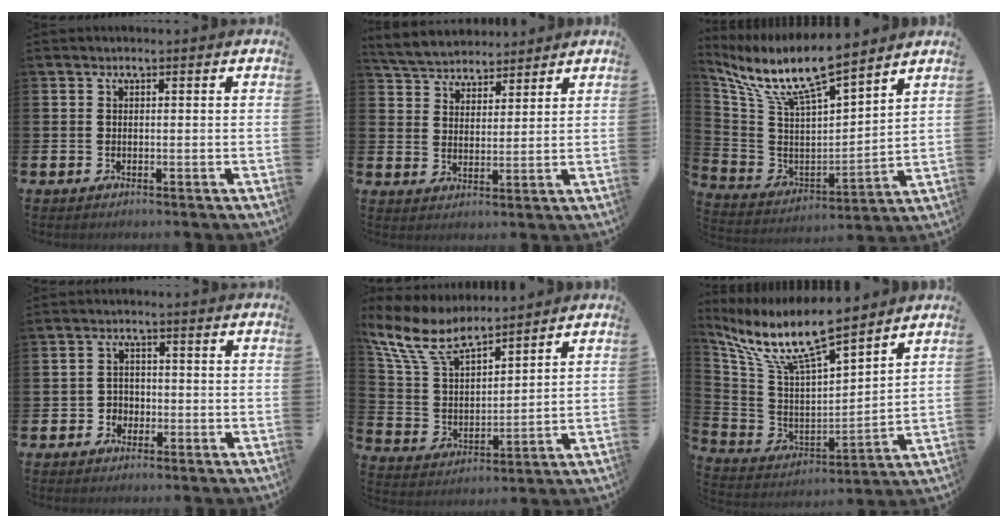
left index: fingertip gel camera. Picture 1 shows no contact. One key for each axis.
{"total": 5.3, "fx": 5.1, "fy": 1.3, "fz": -0.1, "tx": -0.023, "ty": -0.026, "tz": 0.093}
{"total": 10.3, "fx": 9.0, "fy": 1.5, "fz": 4.9, "tx": -0.135, "ty": -0.062, "tz": 0.151}
{"total": 2.3, "fx": -1.2, "fy": 1.9, "fz": 0.2, "tx": -0.011, "ty": 0.006, "tz": -0.029}
{"total": 8.9, "fx": 7.6, "fy": 2.9, "fz": 3.4, "tx": -0.104, "ty": -0.039, "tz": 0.139}
{"total": 11.0, "fx": 9.3, "fy": 1.8, "fz": 5.6, "tx": -0.149, "ty": -0.062, "tz": 0.157}